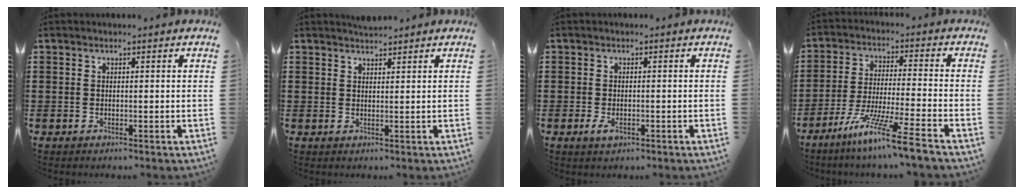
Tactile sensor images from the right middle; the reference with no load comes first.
{"total": 1.6, "force": [1.5, 0.1, 0.0], "torque": [-0.005, 0.003, 0.030]}
{"total": 1.9, "force": [-0.8, 0.9, 1.5], "torque": [-0.043, -0.009, -0.019]}
{"total": 9.5, "force": [-7.5, -0.7, 5.8], "torque": [-0.119, -0.014, -0.150]}